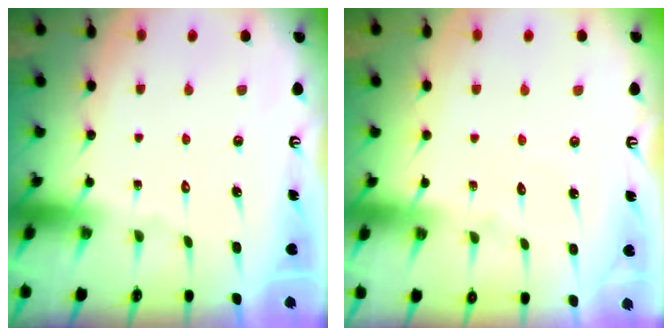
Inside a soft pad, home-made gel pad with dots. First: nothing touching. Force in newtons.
{"total": 4.2, "press": 4.1, "slide": 0.3}